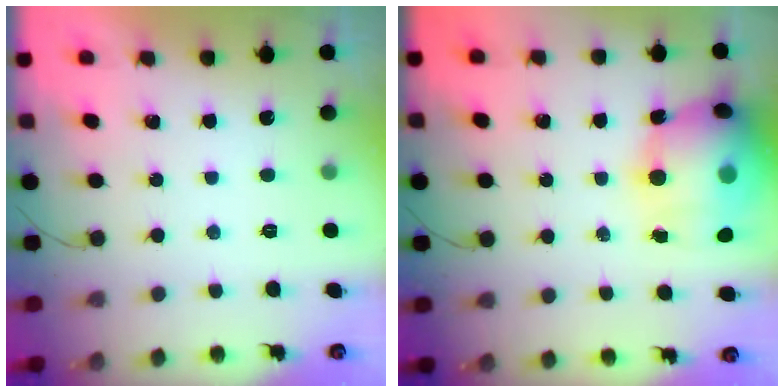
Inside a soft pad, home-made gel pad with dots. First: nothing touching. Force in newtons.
{"total": 19.6, "press": 19.1, "slide": 4.3}